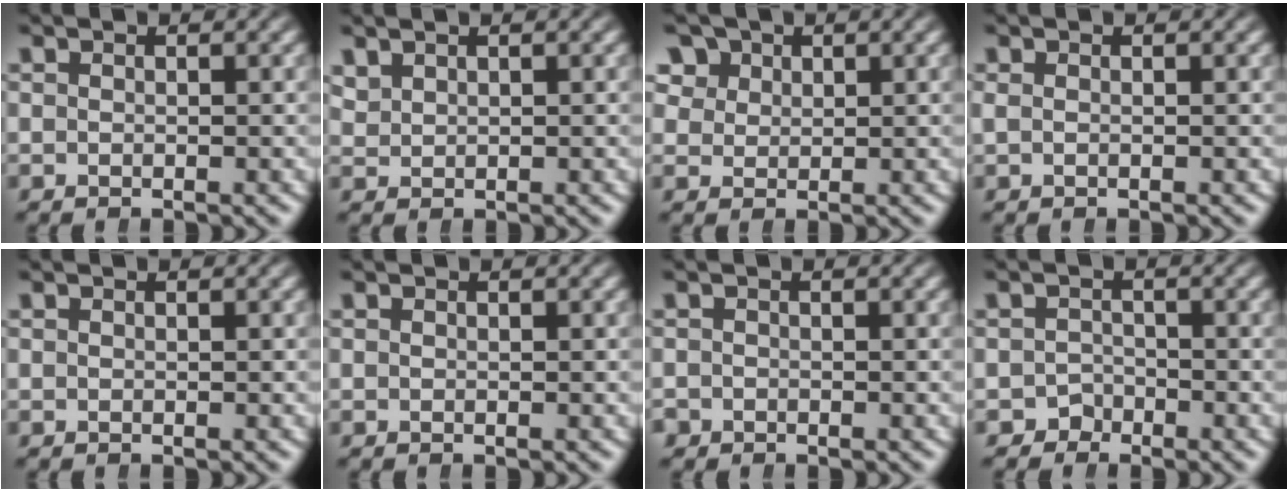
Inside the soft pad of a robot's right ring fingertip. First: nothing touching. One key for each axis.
{"total": 1.3, "fx": 1.3, "fy": 0.2, "fz": 0.2, "tx": -0.001, "ty": 0.002, "tz": 0.030}
{"total": 4.6, "fx": 2.5, "fy": 3.5, "fz": 1.6, "tx": -0.044, "ty": -0.001, "tz": 0.043}
{"total": 0.8, "fx": -0.2, "fy": 0.4, "fz": 0.6, "tx": -0.023, "ty": -0.005, "tz": -0.002}
{"total": 0.0}
{"total": 0.0}
{"total": 1.1, "fx": -0.8, "fy": 0.7, "fz": -0.3, "tx": 0.001, "ty": -0.007, "tz": -0.012}
{"total": 2.1, "fx": -1.6, "fy": 1.2, "fz": -0.5, "tx": 0.004, "ty": -0.010, "tz": -0.028}